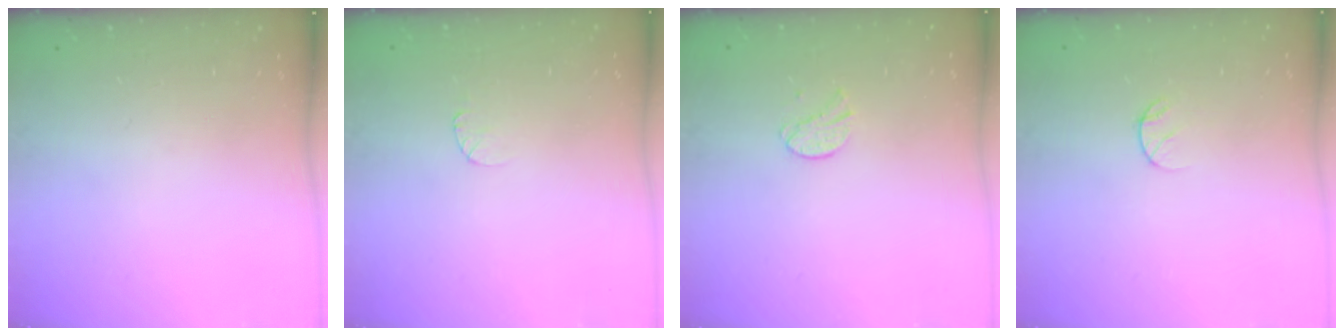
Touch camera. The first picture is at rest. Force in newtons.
{"total": 4.0, "press": 3.9, "slide": 0.5}
{"total": 5.6, "press": 5.6, "slide": 0.3}
{"total": 5.1, "press": 5.1, "slide": 0.4}